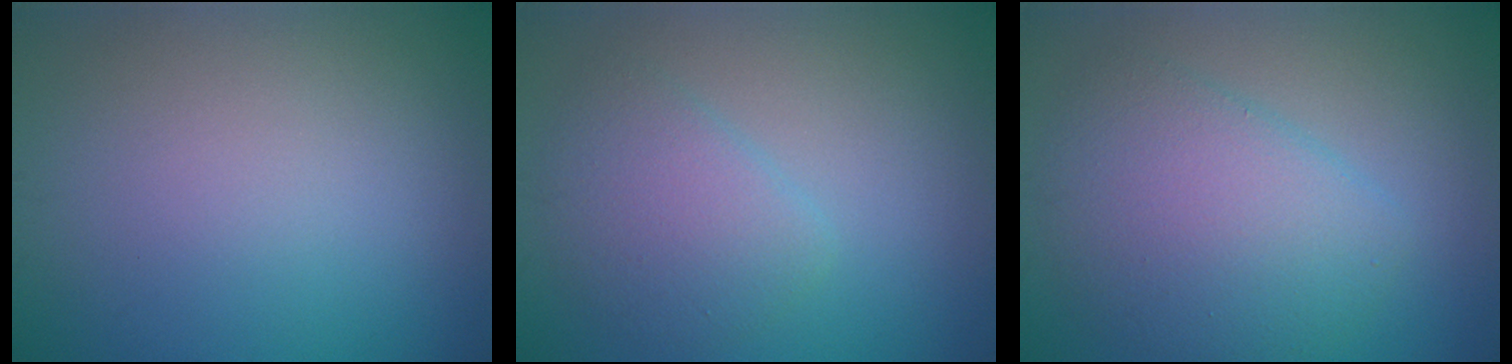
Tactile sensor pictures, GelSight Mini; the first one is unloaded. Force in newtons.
{"total": 3.3, "press": 3.3, "slide": 0.2}
{"total": 5.3, "press": 5.3, "slide": 0.0}